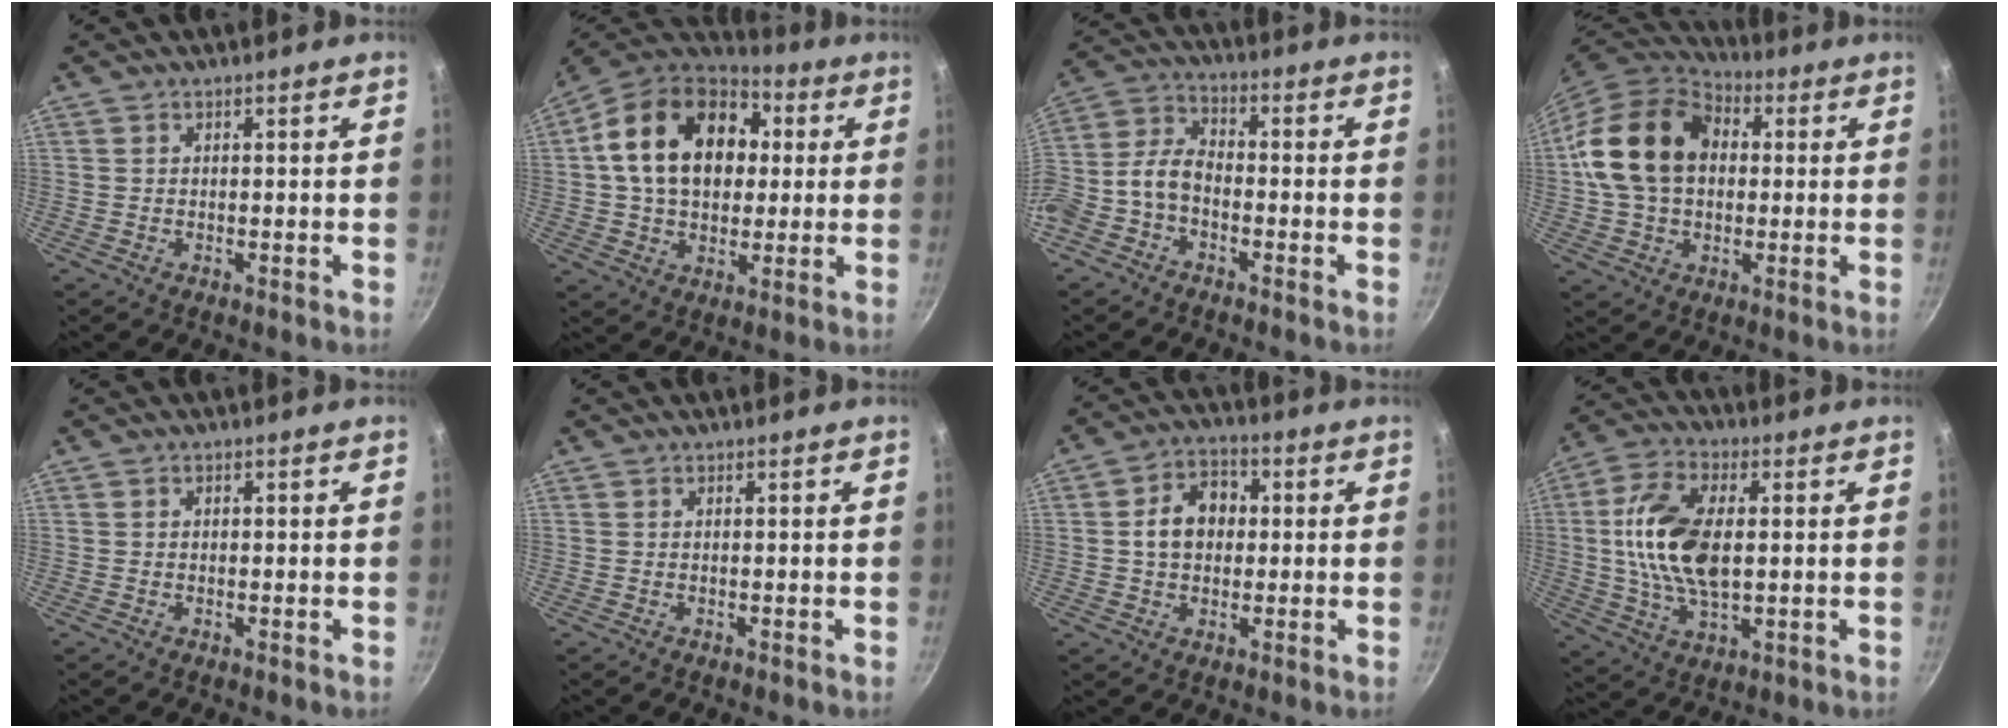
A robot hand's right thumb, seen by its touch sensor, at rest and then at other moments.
{"total": 21.4, "force": [3.9, 15.1, 14.6], "torque": [-0.224, 0.024, 0.054]}
{"total": 9.1, "force": [-3.0, 5.9, 6.3], "torque": [-0.138, 0.048, -0.074]}
{"total": 18.8, "force": [2.3, 13.8, 12.6], "torque": [-0.215, 0.030, 0.030]}
{"total": 0.5, "force": [-0.1, 0.5, 0.2], "torque": [-0.002, 0.005, 0.000]}
{"total": 0.0}
{"total": 8.8, "force": [0.7, 6.7, 5.6], "torque": [-0.063, 0.019, 0.001]}
{"total": 15.2, "force": [1.2, 8.2, 12.8], "torque": [-0.239, 0.012, 0.017]}